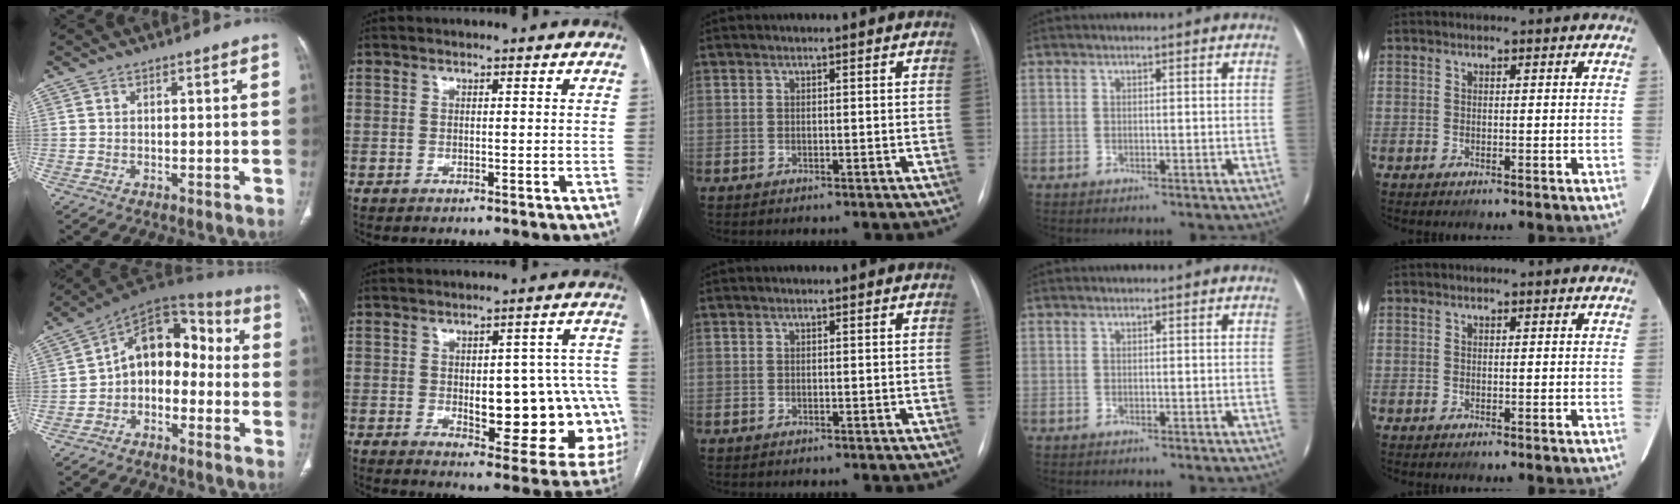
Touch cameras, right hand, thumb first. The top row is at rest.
{"thumb": {"total": 12.6, "force": [-2.1, 8.8, 8.8], "torque": [-0.098, 0.065, -0.052]}, "index": {"total": 19.0, "force": [-2.9, 7.1, 17.4], "torque": [-0.134, 0.031, -0.010]}}